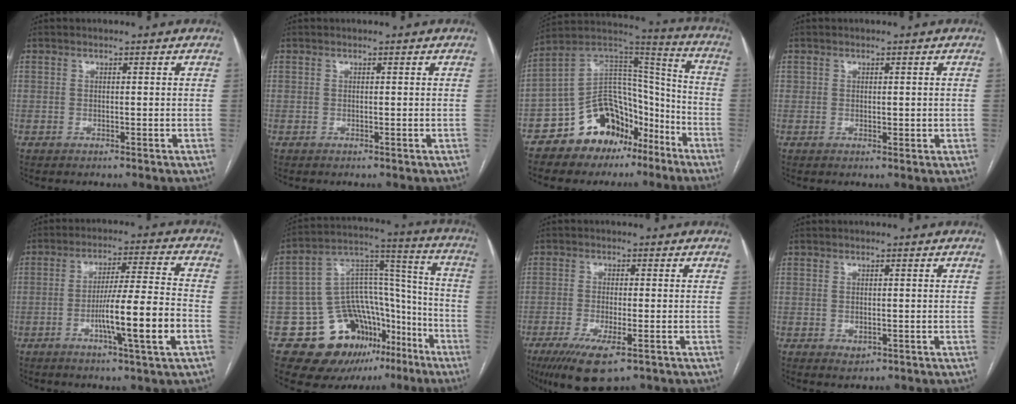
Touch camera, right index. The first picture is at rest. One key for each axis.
{"total": 0.0}
{"total": 16.3, "fx": -10.7, "fy": 10.1, "fz": 7.2, "tx": -0.107, "ty": 0.082, "tz": -0.177}
{"total": 1.2, "fx": 0.3, "fy": 0.9, "fz": 0.6, "tx": -0.010, "ty": 0.001, "tz": 0.008}
{"total": 11.9, "fx": -3.8, "fy": -0.7, "fz": 11.3, "tx": -0.196, "ty": -0.004, "tz": -0.064}
{"total": 20.0, "fx": -11.2, "fy": 12.6, "fz": 10.8, "tx": -0.148, "ty": 0.080, "tz": -0.167}
{"total": 8.4, "fx": -4.9, "fy": 1.8, "fz": 6.6, "tx": -0.117, "ty": -0.022, "tz": -0.079}
{"total": 1.5, "fx": -0.6, "fy": 0.9, "fz": 1.0, "tx": -0.013, "ty": -0.001, "tz": -0.001}